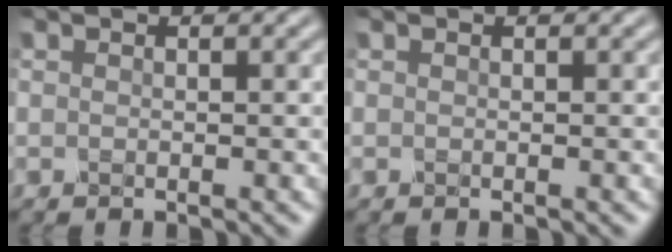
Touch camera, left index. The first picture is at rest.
{"total": 0.0}